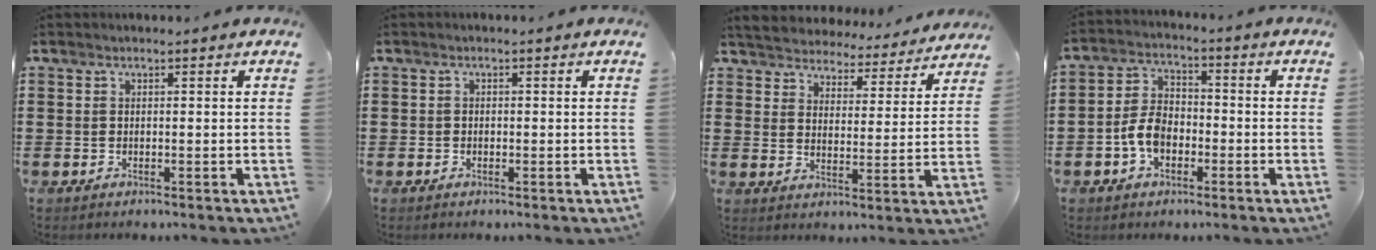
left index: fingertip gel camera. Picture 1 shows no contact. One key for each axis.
{"total": 0.5, "fx": -0.2, "fy": 0.5, "fz": 0.2, "tx": -0.005, "ty": 0.001, "tz": -0.004}
{"total": 4.7, "fx": 4.6, "fy": 0.1, "fz": -0.8, "tx": -0.016, "ty": -0.042, "tz": 0.077}
{"total": 5.9, "fx": -2.1, "fy": 3.8, "fz": 4.0, "tx": -0.100, "ty": 0.003, "tz": -0.046}